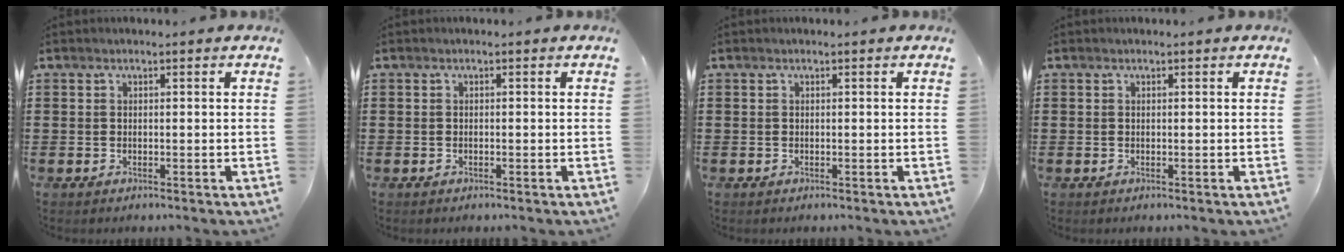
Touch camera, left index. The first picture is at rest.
{"total": 0.0}
{"total": 0.0}
{"total": 0.0}